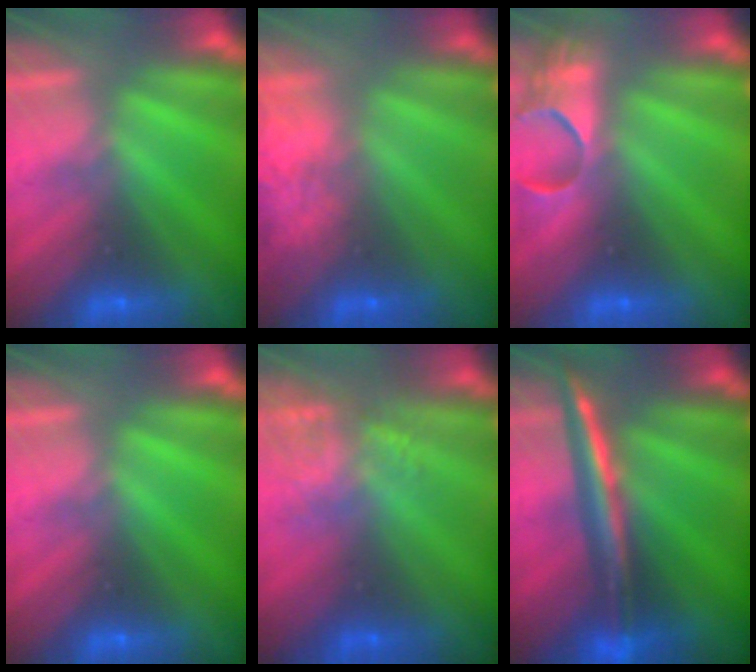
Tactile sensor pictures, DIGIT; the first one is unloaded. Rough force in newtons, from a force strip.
{"total": 7.1}
{"total": 4.8}
{"total": 0.0}
{"total": 3.7}
{"total": 2.9}